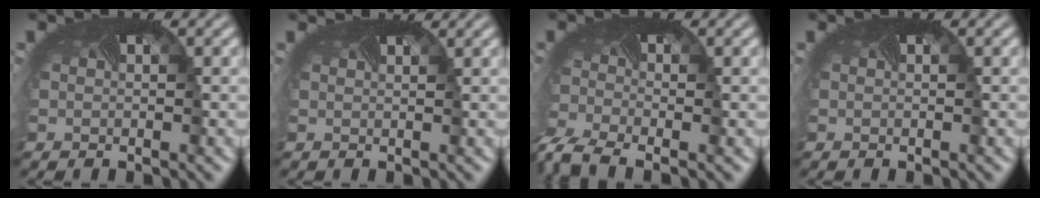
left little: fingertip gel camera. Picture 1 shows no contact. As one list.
[{"total": 1.4, "force": [1.4, -0.1, 0.0], "torque": [-0.002, 0.001, 0.016]}, {"total": 5.0, "force": [-3.9, 1.6, 2.7], "torque": [-0.075, -0.027, -0.084]}, {"total": 0.0}]